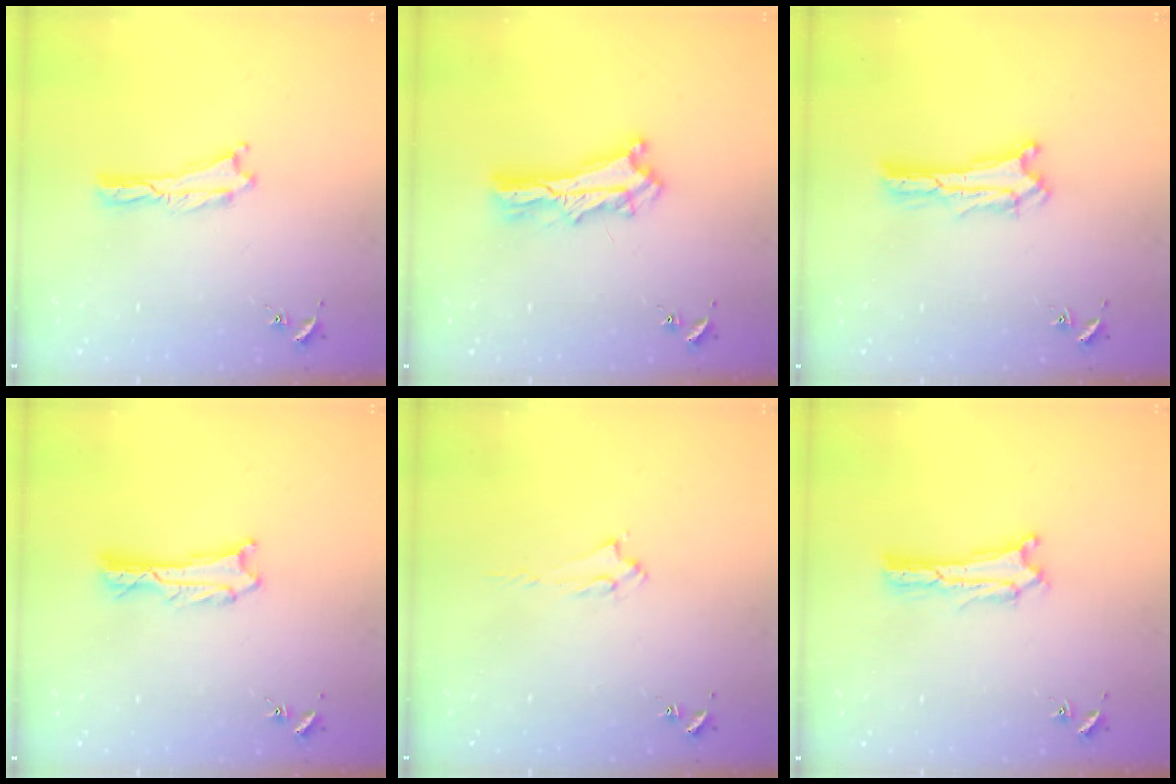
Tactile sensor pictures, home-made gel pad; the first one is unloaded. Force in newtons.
{"total": 6.7, "press": 6.6, "slide": 0.5}
{"total": 0.9, "press": 0.9, "slide": 0.2}
{"total": 0.9, "press": 0.9, "slide": 0.1}
{"total": 1.9, "press": 1.8, "slide": 0.4}
{"total": 0.6, "press": 0.5, "slide": 0.2}